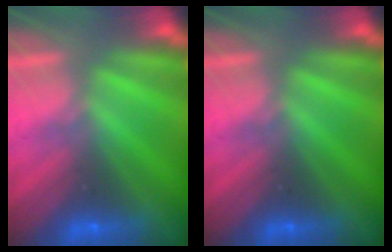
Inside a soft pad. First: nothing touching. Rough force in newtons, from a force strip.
{"total": 0.0}